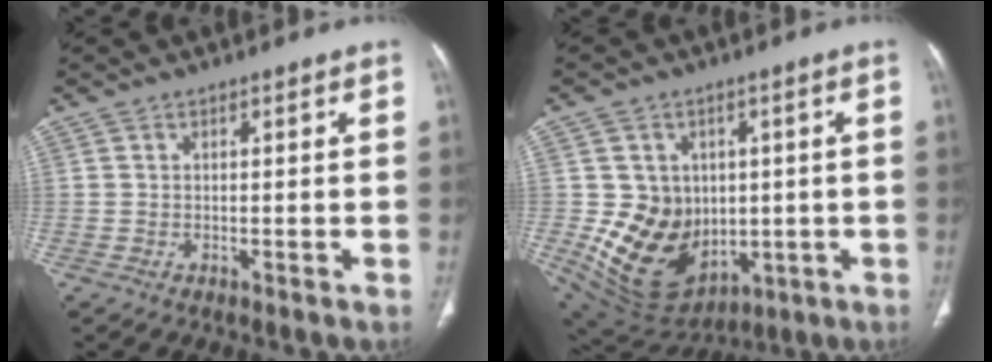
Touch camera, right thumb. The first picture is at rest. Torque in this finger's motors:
{"motor_torque": [-0.48, 1.54, 0.21, 0.27, 0.30]}